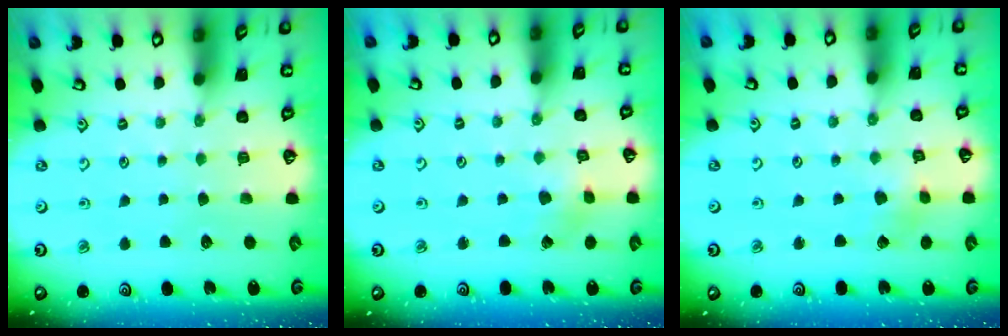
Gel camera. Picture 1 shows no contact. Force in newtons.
{"total": 1.9, "press": 1.9, "slide": 0.3}
{"total": 2.5, "press": 2.5, "slide": 0.3}